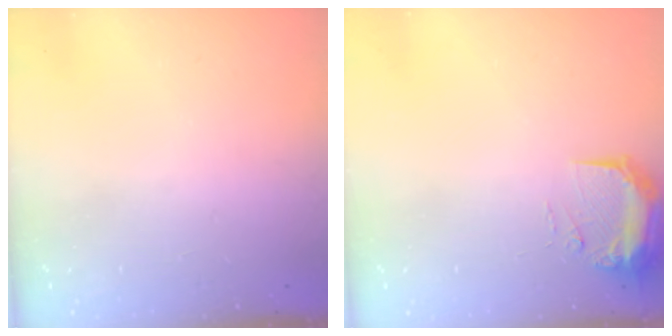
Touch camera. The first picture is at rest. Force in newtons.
{"total": 11.0, "press": 9.6, "slide": 5.4}